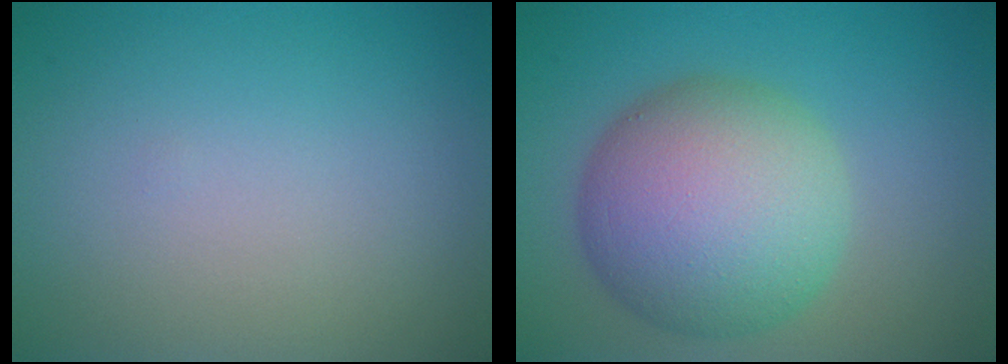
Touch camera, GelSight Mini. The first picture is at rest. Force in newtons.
{"total": 10.2, "press": 10.2, "slide": 0.3}